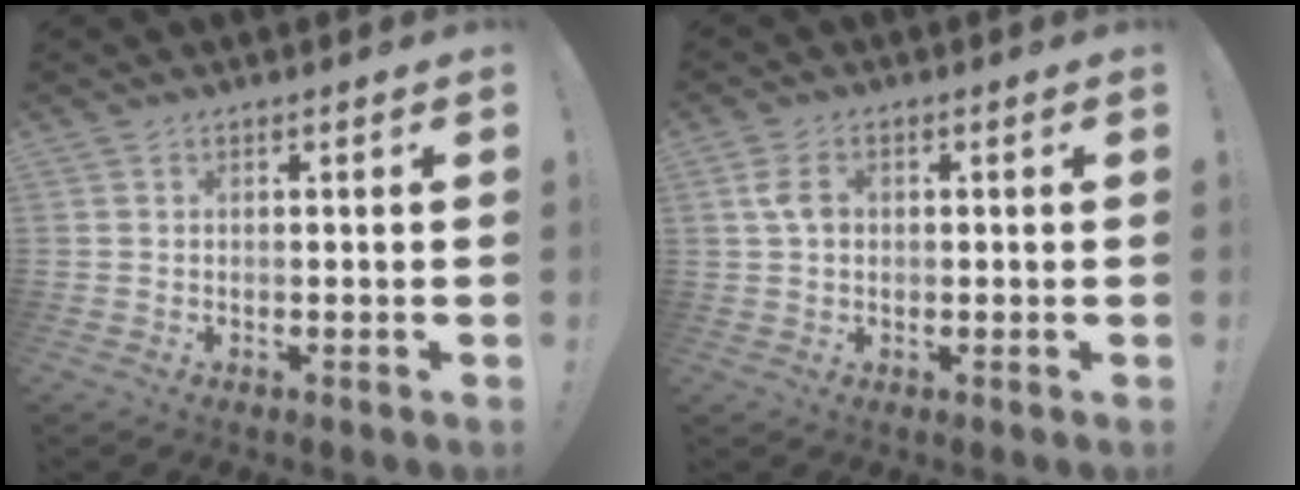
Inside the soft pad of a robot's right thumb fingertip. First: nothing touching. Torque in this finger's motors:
{"motor_torque": [-0.24, 0.18, 0.16, 0.16, -0.02]}